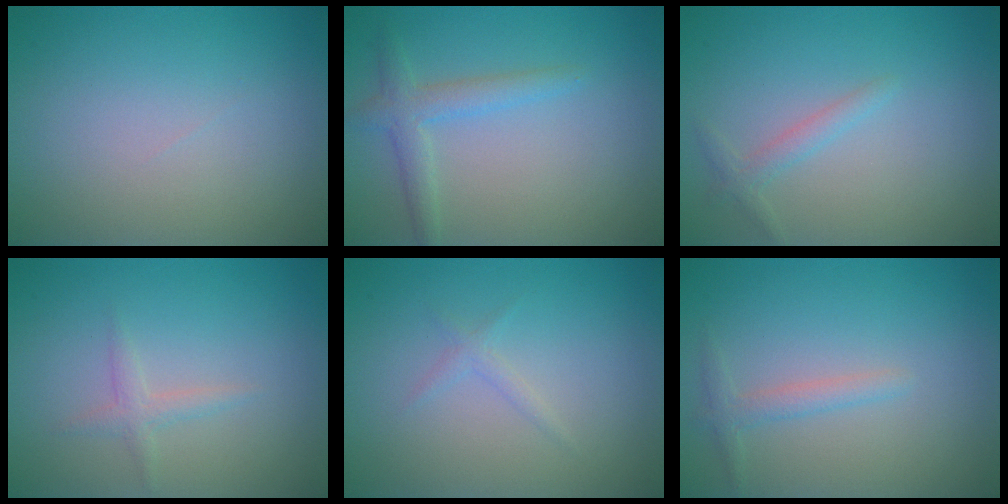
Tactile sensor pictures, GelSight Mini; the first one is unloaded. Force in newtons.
{"total": 2.5, "press": 2.5, "slide": 0.1}
{"total": 1.4, "press": 1.4, "slide": 0.1}
{"total": 1.2, "press": 1.2, "slide": 0.0}
{"total": 0.9, "press": 0.9, "slide": 0.0}
{"total": 1.5, "press": 1.5, "slide": 0.0}